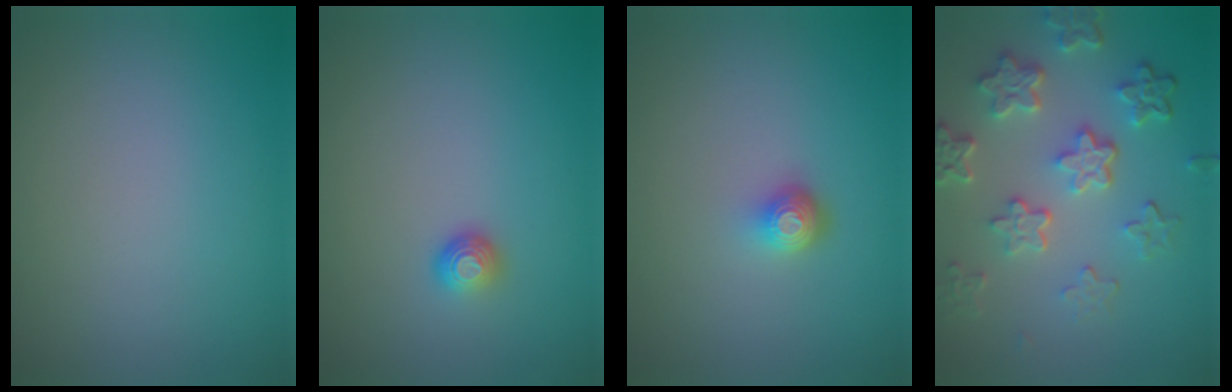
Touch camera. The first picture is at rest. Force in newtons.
{"total": 1.3, "press": 1.0, "slide": 0.9}
{"total": 1.9, "press": 1.4, "slide": 1.3}
{"total": 5.8, "press": 4.4, "slide": 3.8}